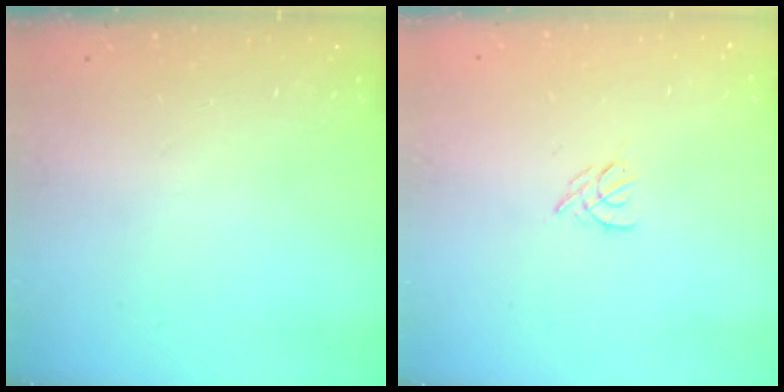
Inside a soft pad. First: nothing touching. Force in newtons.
{"total": 4.3, "press": 4.2, "slide": 0.7}